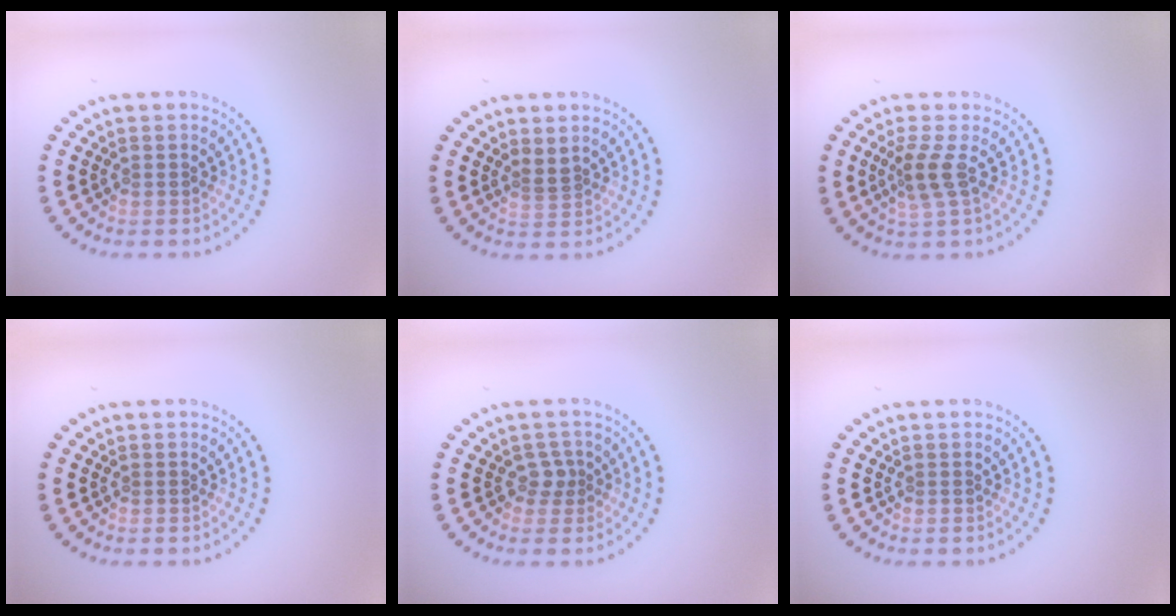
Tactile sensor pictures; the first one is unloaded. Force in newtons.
{"total": 1.1, "press": 0.7, "slide": 0.9}
{"total": 2.2, "press": 1.7, "slide": 1.4}
{"total": 0.0}
{"total": 1.3, "press": 1.1, "slide": 0.8}
{"total": 0.0}